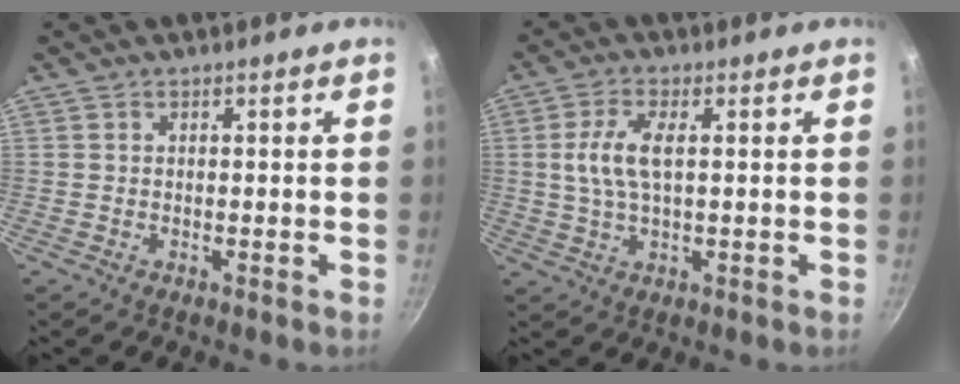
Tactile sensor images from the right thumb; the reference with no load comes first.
{"total": 6.9, "force": [1.1, 3.0, 6.2], "torque": [-0.139, 0.003, 0.022]}